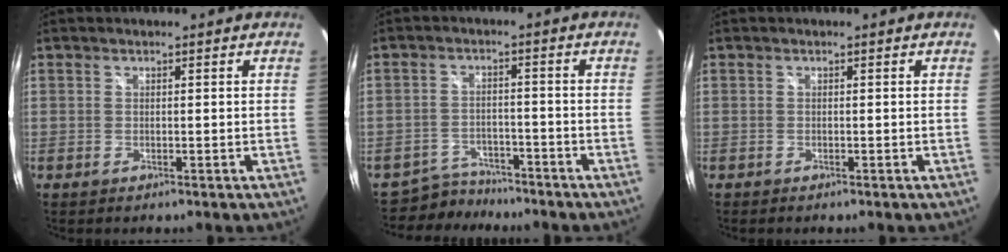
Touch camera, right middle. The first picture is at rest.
{"total": 5.7, "force": [-5.2, 2.2, -0.4], "torque": [-0.007, 0.009, -0.088]}
{"total": 0.0}